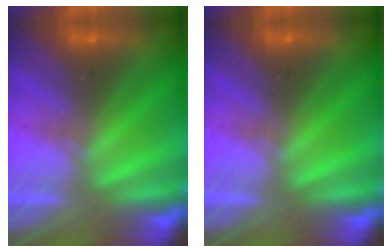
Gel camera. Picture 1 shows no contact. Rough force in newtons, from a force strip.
{"total": 0.0}